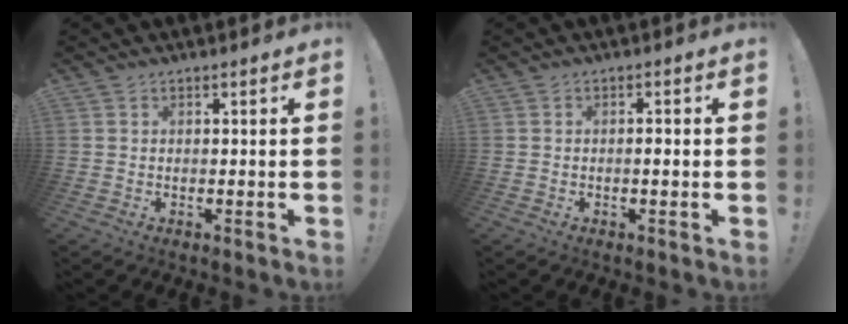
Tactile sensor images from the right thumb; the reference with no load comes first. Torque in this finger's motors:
{"motor_torque": [0.01, -0.15, 0.00, 0.15, -0.02]}